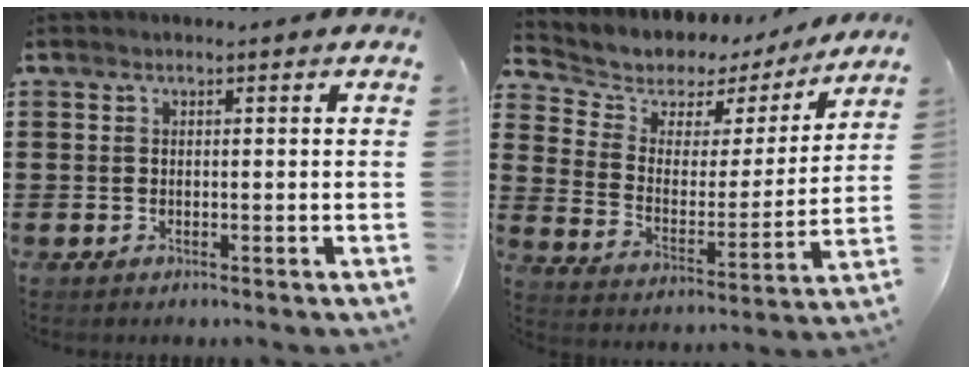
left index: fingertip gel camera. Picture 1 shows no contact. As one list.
[{"total": 5.1, "force": [4.0, 3.0, 0.6], "torque": [-0.039, -0.035, 0.061]}]